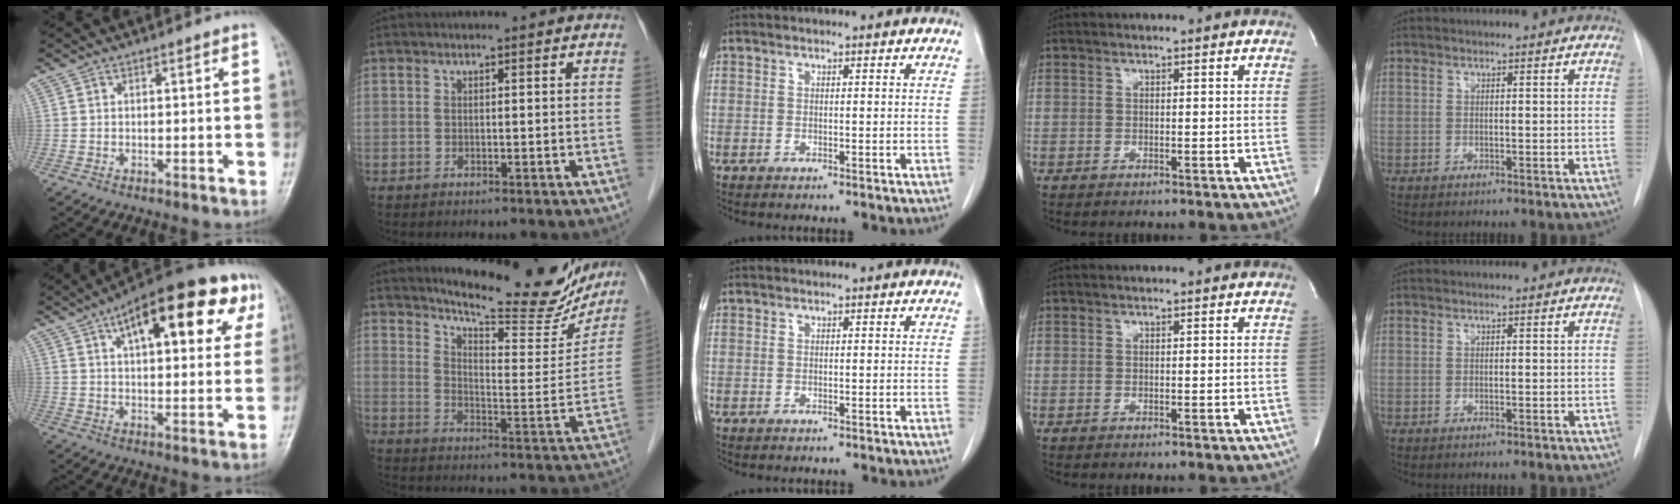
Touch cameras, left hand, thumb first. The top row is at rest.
{"thumb": {"total": 23.5, "force": [10.5, 9.4, 18.8], "torque": [-0.239, 0.010, 0.145]}, "index": {"total": 20.3, "force": [17.8, 4.5, 8.5], "torque": [-0.113, -0.047, 0.229]}}